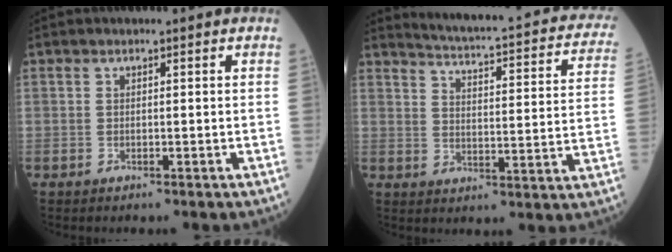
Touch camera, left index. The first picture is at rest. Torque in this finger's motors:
{"motor_torque": [0.06, -1.19, -0.51, 0.01]}